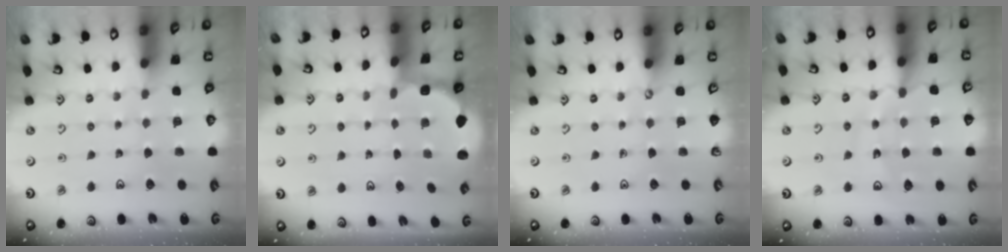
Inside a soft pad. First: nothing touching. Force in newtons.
{"total": 1.9, "press": 1.8, "slide": 0.7}
{"total": 0.0}
{"total": 12.8, "press": 12.6, "slide": 2.4}